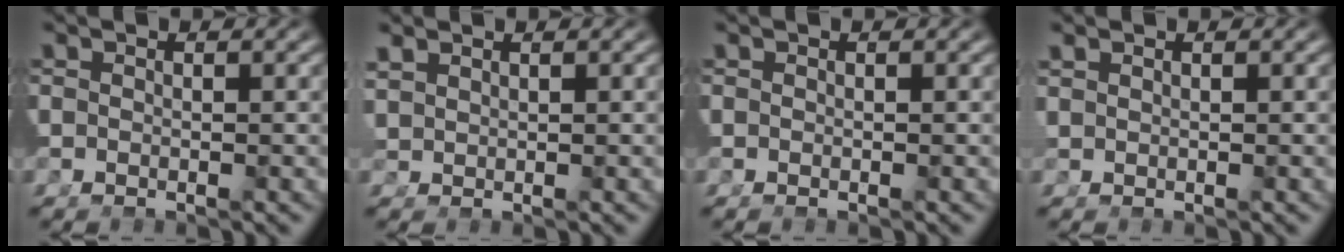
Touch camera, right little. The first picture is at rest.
{"total": 1.2, "force": [1.1, -0.5, 0.2], "torque": [0.001, 0.000, 0.035]}
{"total": 0.0}
{"total": 1.0, "force": [0.8, -0.7, 0.2], "torque": [0.006, 0.002, 0.022]}